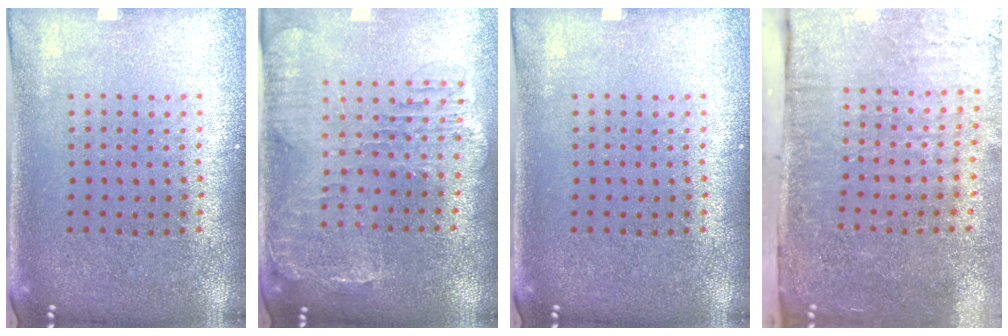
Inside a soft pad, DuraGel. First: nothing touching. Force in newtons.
{"total": 1.5, "press": 1.4, "slide": 0.4}
{"total": 0.0}
{"total": 4.8, "press": 3.8, "slide": 2.9}